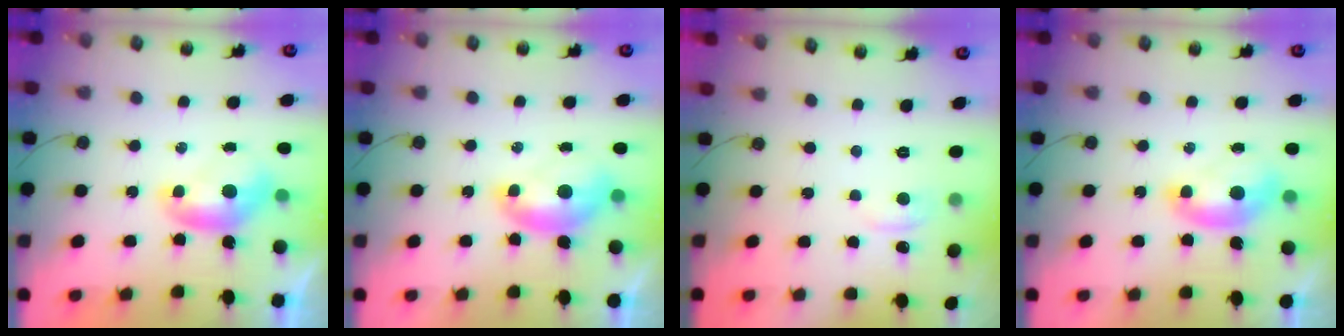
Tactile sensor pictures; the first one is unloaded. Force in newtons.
{"total": 1.5, "press": 1.4, "slide": 0.6}
{"total": 1.2, "press": 1.0, "slide": 0.7}
{"total": 1.9, "press": 1.9, "slide": 0.4}